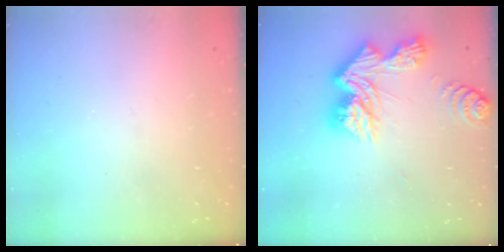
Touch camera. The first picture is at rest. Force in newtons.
{"total": 19.6, "press": 19.5, "slide": 1.9}